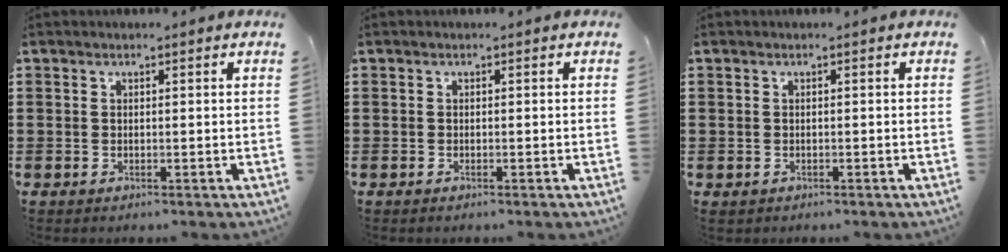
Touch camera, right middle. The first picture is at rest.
{"total": 0.0}
{"total": 0.0}